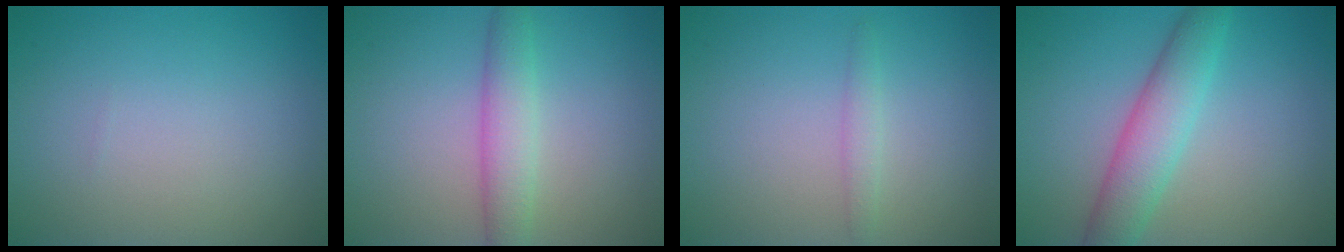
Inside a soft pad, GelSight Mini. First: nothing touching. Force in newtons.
{"total": 3.2, "press": 3.2, "slide": 0.2}
{"total": 1.1, "press": 1.1, "slide": 0.0}
{"total": 4.5, "press": 4.5, "slide": 0.1}